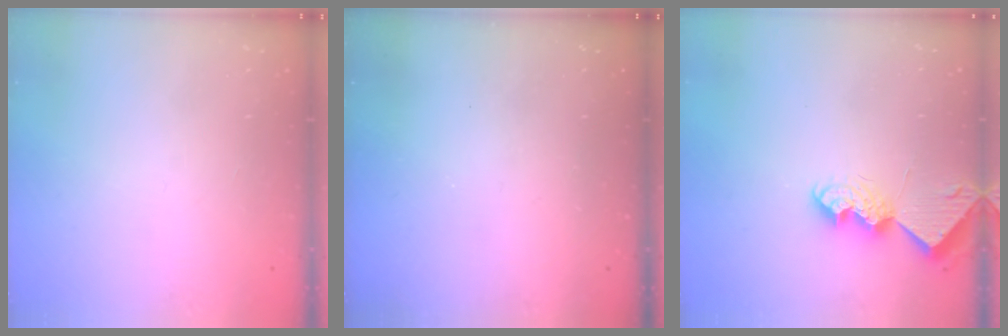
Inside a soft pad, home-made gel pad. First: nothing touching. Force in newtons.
{"total": 0.0}
{"total": 8.7, "press": 8.6, "slide": 1.1}